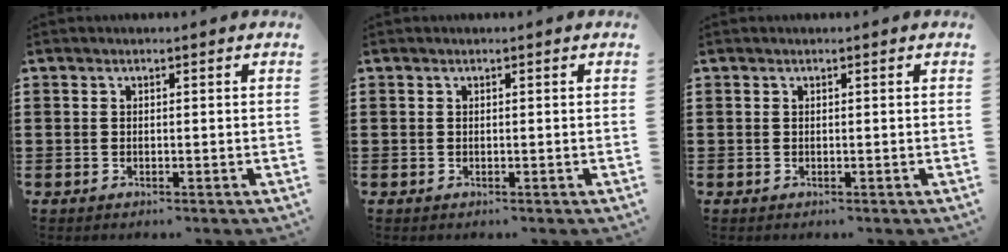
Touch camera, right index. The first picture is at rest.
{"total": 0.0}
{"total": 0.0}